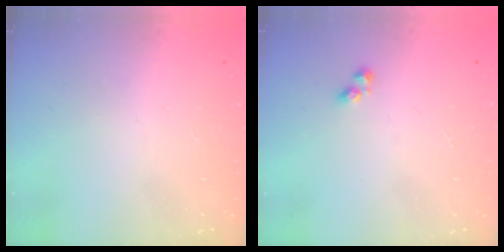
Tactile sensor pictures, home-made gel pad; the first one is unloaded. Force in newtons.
{"total": 2.4, "press": 2.3, "slide": 0.6}